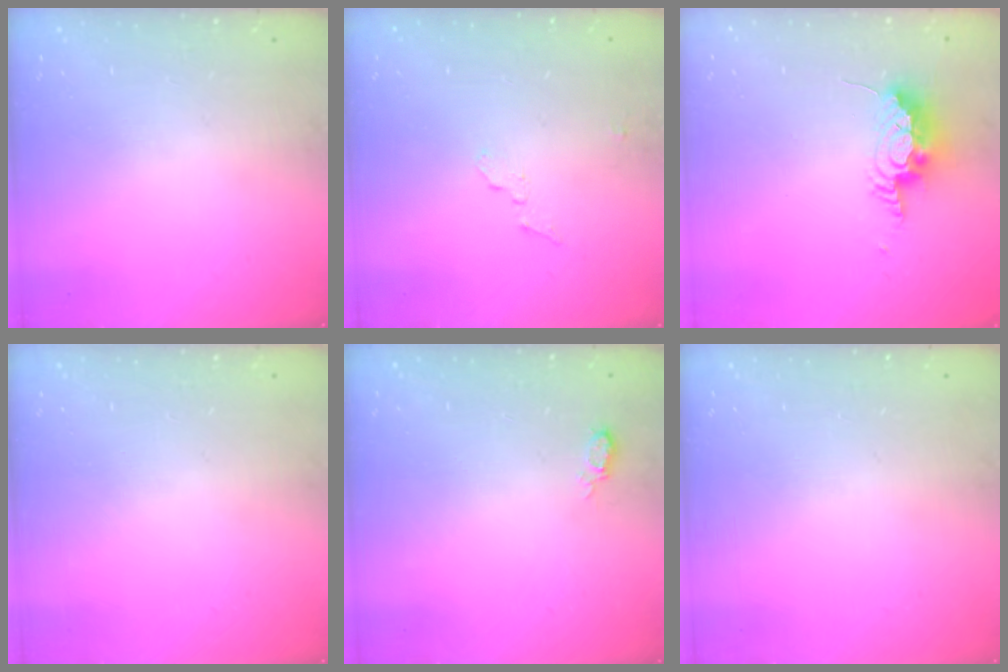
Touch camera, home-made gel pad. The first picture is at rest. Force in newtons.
{"total": 4.4, "press": 4.4, "slide": 0.4}
{"total": 15.5, "press": 10.5, "slide": 11.3}
{"total": 0.0}
{"total": 5.0, "press": 5.0, "slide": 0.7}
{"total": 0.0}